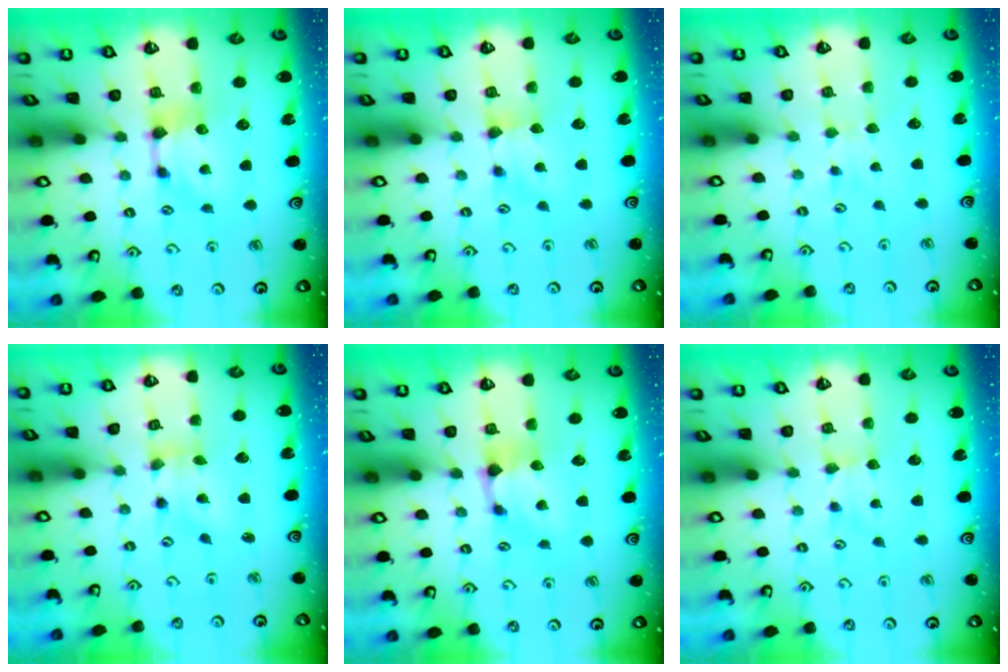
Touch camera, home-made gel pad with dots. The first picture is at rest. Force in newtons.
{"total": 1.2, "press": 1.1, "slide": 0.4}
{"total": 2.8, "press": 2.7, "slide": 0.4}
{"total": 1.5, "press": 0.6, "slide": 1.4}
{"total": 0.9, "press": 0.2, "slide": 0.8}
{"total": 2.7, "press": 2.6, "slide": 0.4}